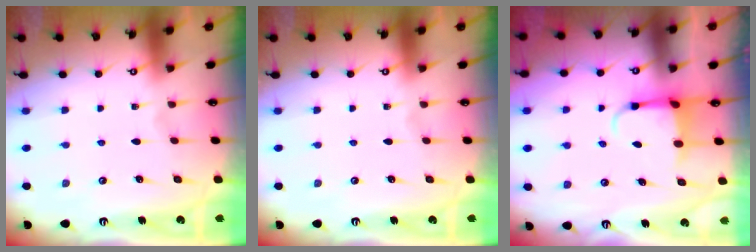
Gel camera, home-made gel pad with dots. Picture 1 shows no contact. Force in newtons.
{"total": 0.0}
{"total": 3.9, "press": 3.8, "slide": 0.9}